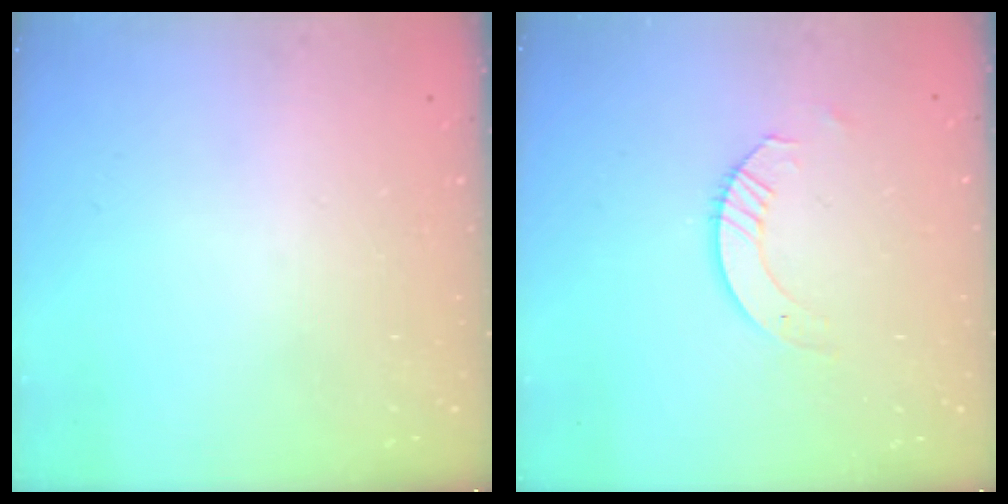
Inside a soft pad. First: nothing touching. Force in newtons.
{"total": 3.8, "press": 3.8, "slide": 0.4}